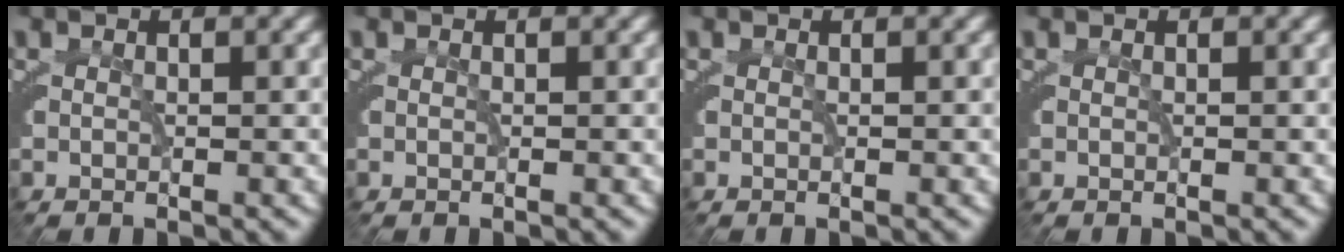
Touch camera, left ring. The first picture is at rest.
{"total": 0.0}
{"total": 0.0}
{"total": 0.0}